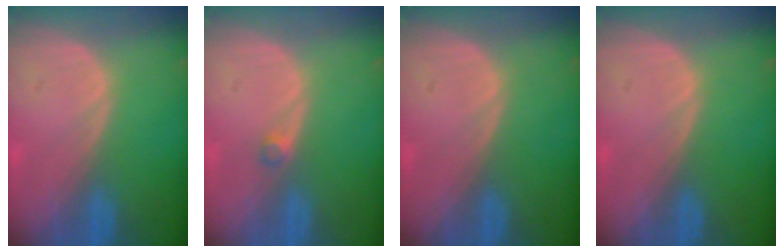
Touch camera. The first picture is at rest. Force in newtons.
{"total": 1.3, "press": 1.1, "slide": 0.6}
{"total": 0.0}
{"total": 0.0}